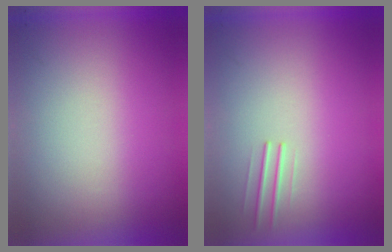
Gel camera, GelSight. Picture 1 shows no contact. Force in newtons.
{"total": 1.0}